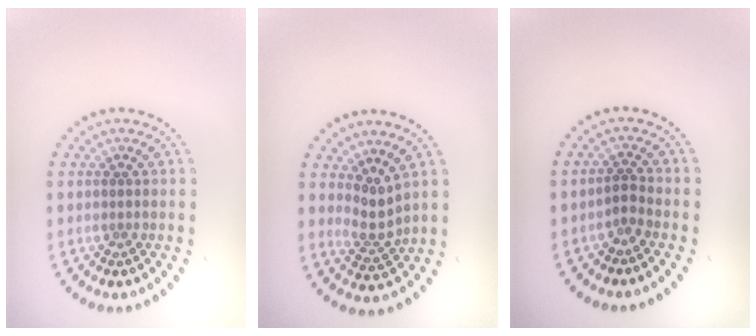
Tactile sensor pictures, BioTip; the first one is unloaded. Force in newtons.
{"total": 2.2, "press": 1.4, "slide": 1.7}
{"total": 1.2, "press": 0.9, "slide": 0.8}